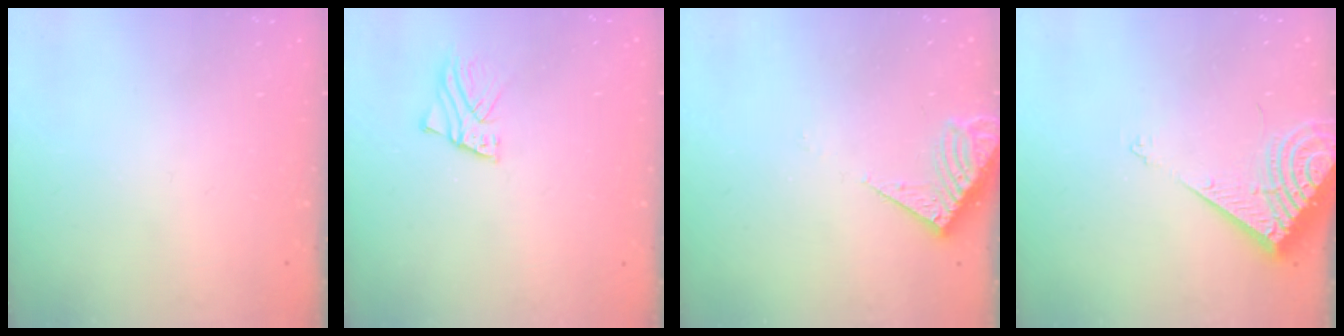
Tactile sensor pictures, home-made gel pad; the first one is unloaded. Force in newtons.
{"total": 2.2, "press": 2.2, "slide": 0.1}
{"total": 8.2, "press": 8.2, "slide": 0.3}
{"total": 9.0, "press": 8.9, "slide": 1.3}